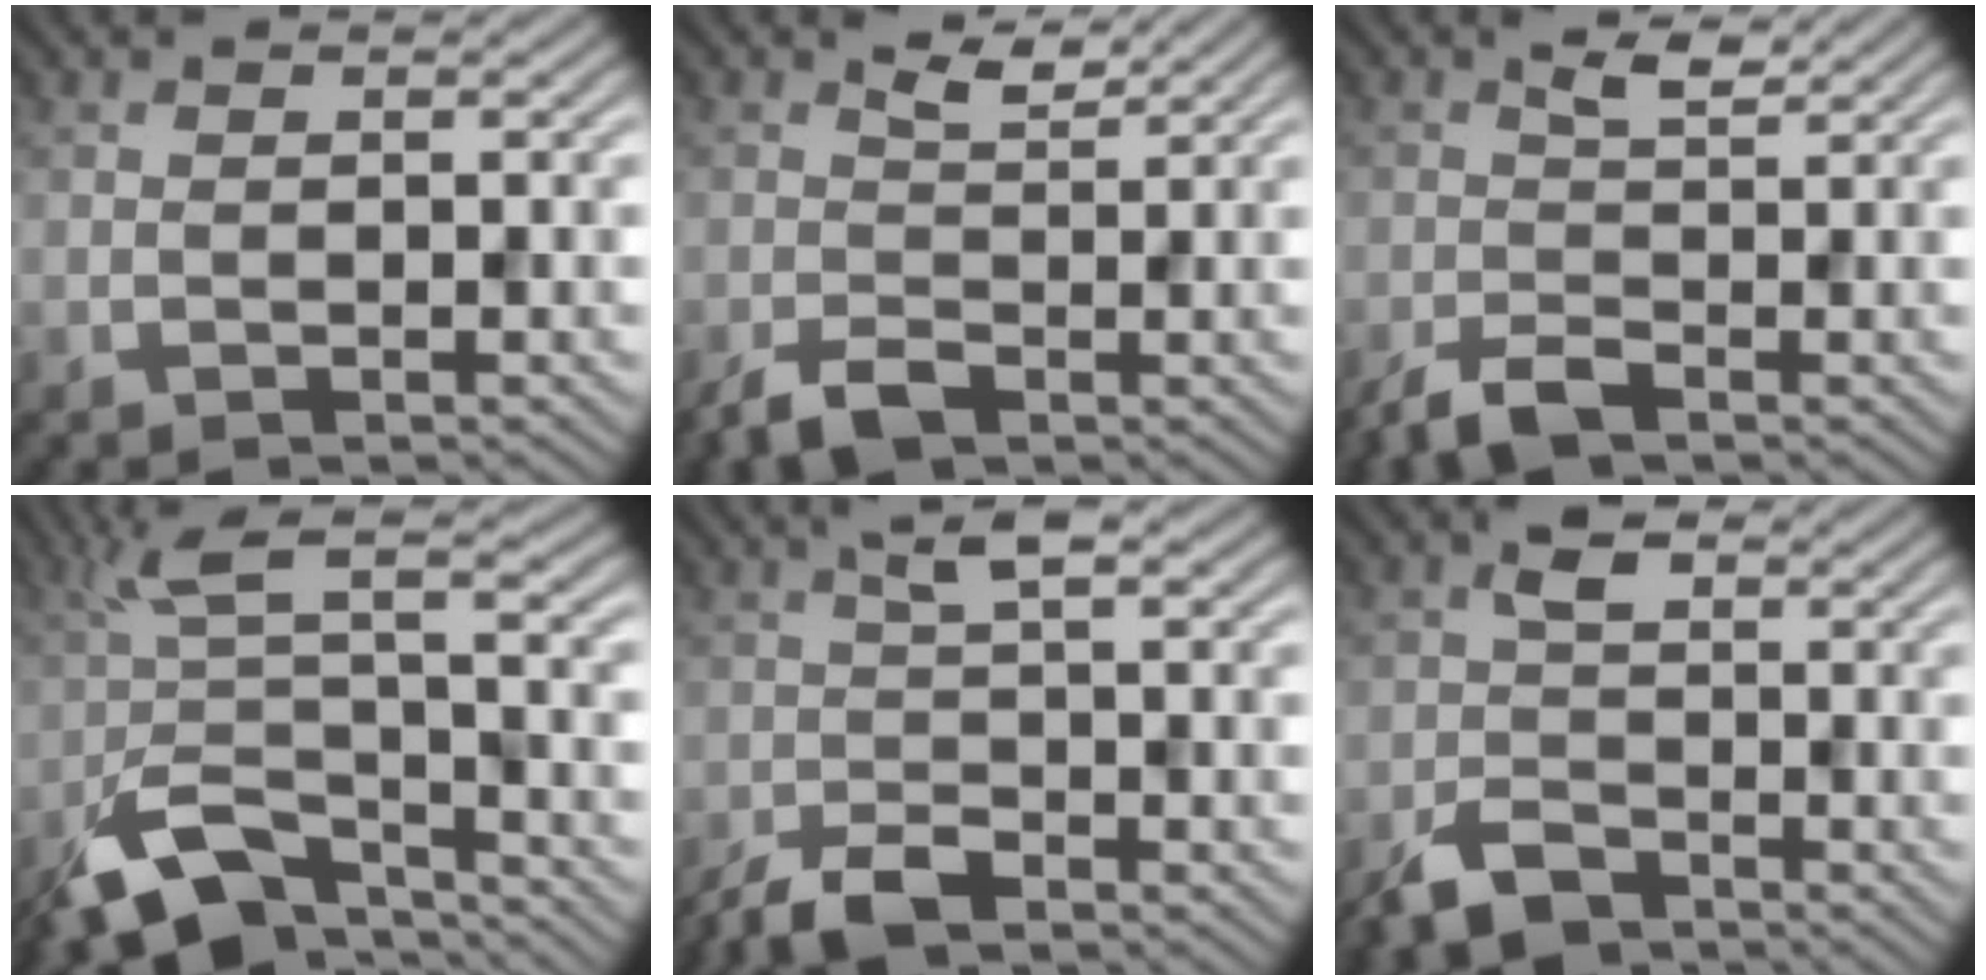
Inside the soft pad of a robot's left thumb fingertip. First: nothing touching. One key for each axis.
{"total": 3.3, "fx": -0.4, "fy": 1.8, "fz": 2.7, "tx": -0.065, "ty": -0.004, "tz": -0.007}
{"total": 3.3, "fx": -1.1, "fy": 1.3, "fz": 2.8, "tx": -0.061, "ty": 0.000, "tz": -0.025}
{"total": 11.2, "fx": -6.9, "fy": 3.4, "fz": 8.2, "tx": -0.163, "ty": -0.002, "tz": -0.138}
{"total": 4.5, "fx": -2.5, "fy": 1.3, "fz": 3.5, "tx": -0.070, "ty": -0.001, "tz": -0.058}
{"total": 4.9, "fx": -2.8, "fy": 2.8, "fz": 2.9, "tx": -0.053, "ty": 0.001, "tz": -0.065}